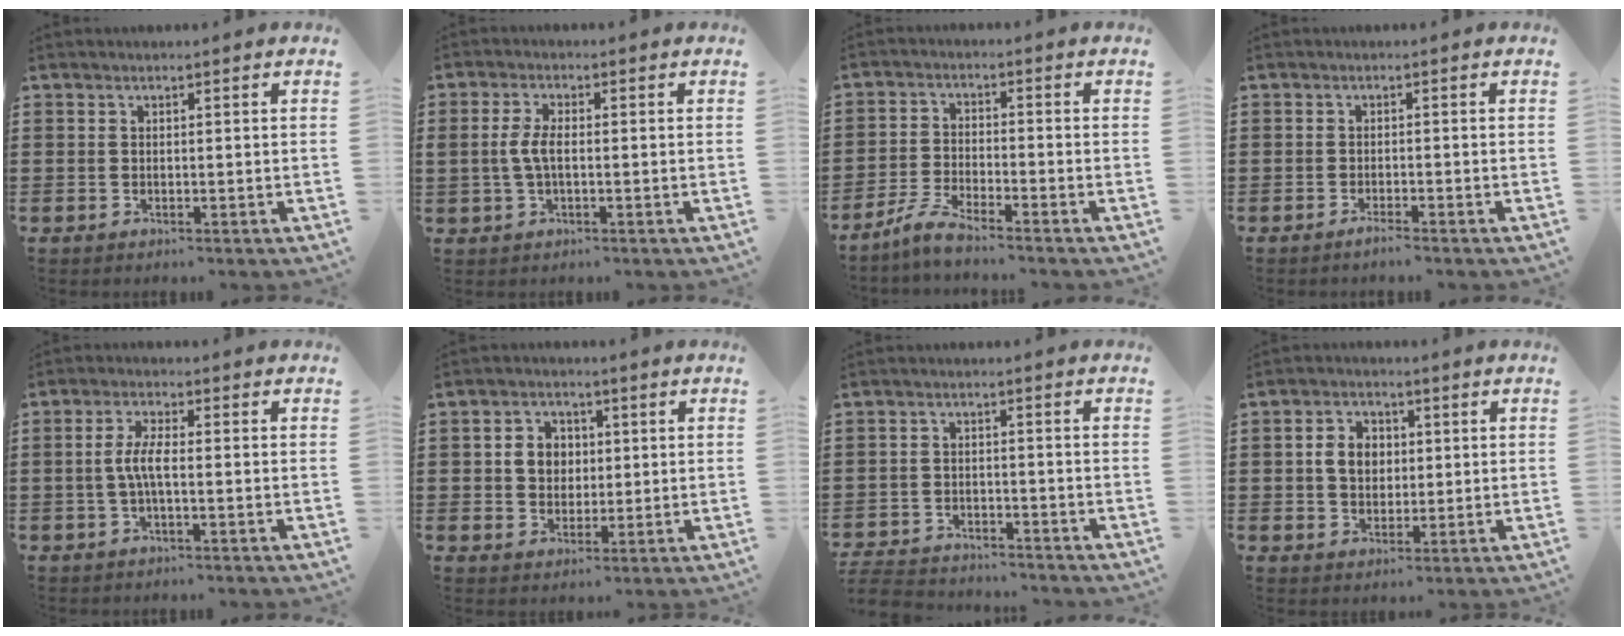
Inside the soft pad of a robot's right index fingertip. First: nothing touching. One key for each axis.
{"total": 4.0, "fx": -0.2, "fy": 1.8, "fz": 3.6, "tx": -0.092, "ty": -0.003, "tz": -0.012}
{"total": 4.5, "fx": -4.1, "fy": -0.1, "fz": 1.9, "tx": -0.055, "ty": -0.009, "tz": -0.083}
{"total": 1.4, "fx": -1.2, "fy": 0.0, "fz": 0.7, "tx": -0.013, "ty": -0.005, "tz": -0.022}
{"total": 4.2, "fx": -0.8, "fy": 1.0, "fz": 4.0, "tx": -0.094, "ty": -0.004, "tz": -0.023}
{"total": 4.5, "fx": 0.4, "fy": 4.0, "fz": 2.0, "tx": -0.054, "ty": 0.014, "tz": 0.003}
{"total": 4.3, "fx": -4.3, "fy": 0.5, "fz": 0.4, "tx": -0.024, "ty": -0.005, "tz": -0.092}
{"total": 4.7, "fx": 0.3, "fy": 3.7, "fz": 3.0, "tx": -0.068, "ty": 0.015, "tz": 0.002}